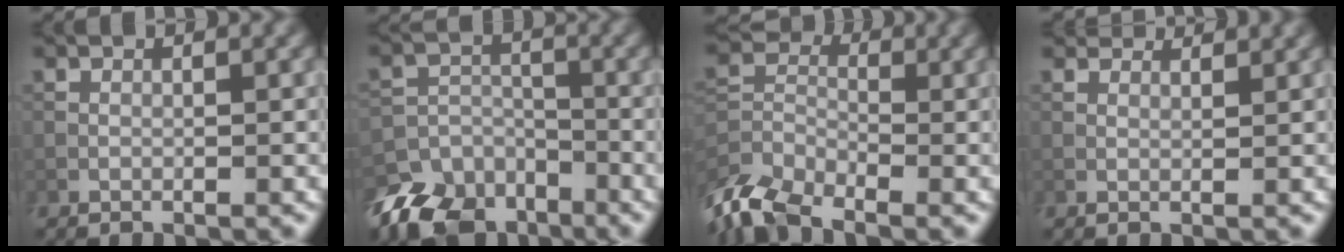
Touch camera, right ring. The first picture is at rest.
{"total": 8.8, "force": [-6.6, 5.3, 2.6], "torque": [-0.040, -0.014, -0.115]}
{"total": 6.8, "force": [-5.2, 3.2, 3.1], "torque": [-0.068, -0.008, -0.120]}
{"total": 5.6, "force": [4.7, 1.9, 2.2], "torque": [-0.053, 0.008, 0.068]}